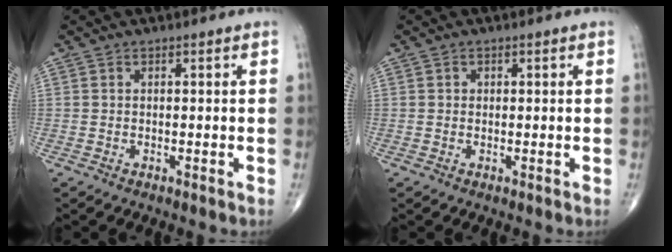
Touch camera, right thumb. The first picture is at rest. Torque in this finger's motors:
{"motor_torque": [-0.14, 0.04, -0.25, -0.04, 0.02]}